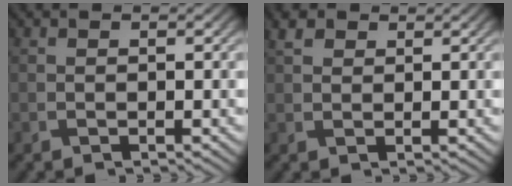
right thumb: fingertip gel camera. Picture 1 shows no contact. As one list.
[{"total": 2.1, "force": [1.4, 1.4, 0.9], "torque": [-0.023, 0.007, 0.027]}]